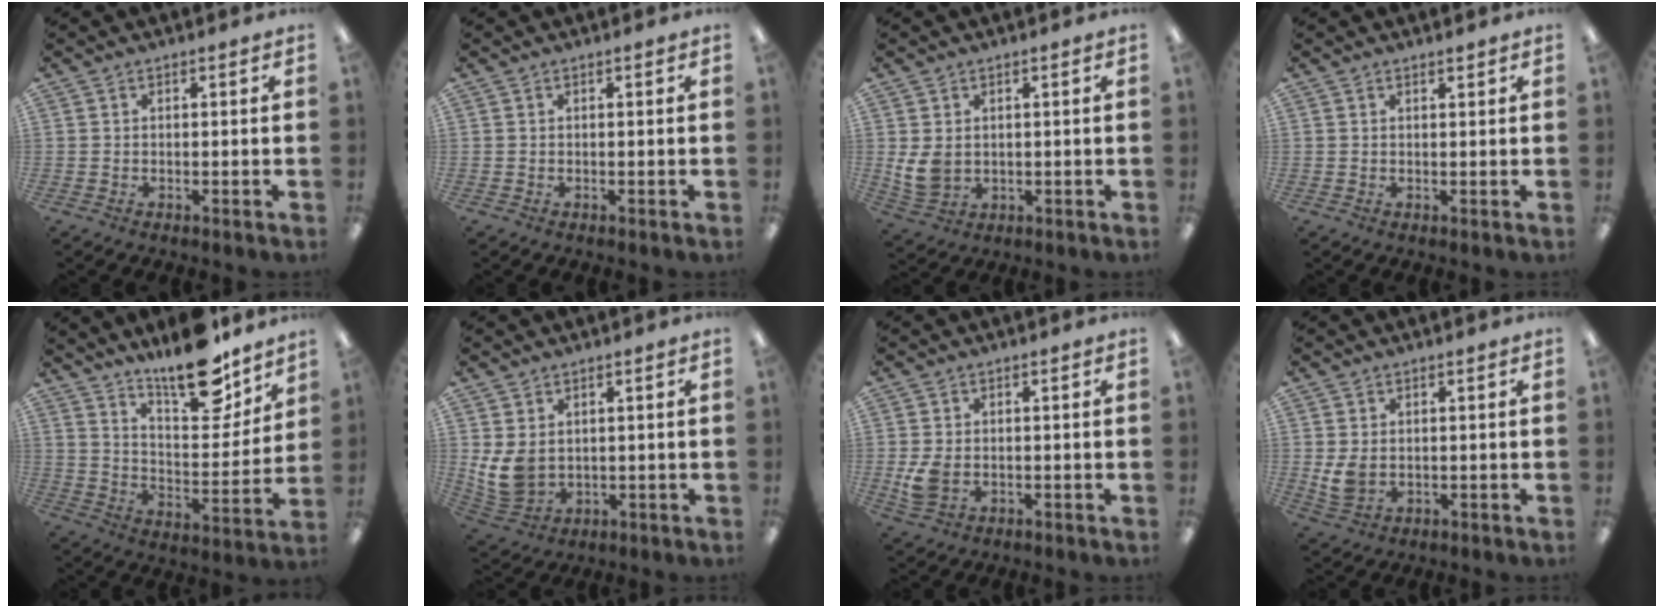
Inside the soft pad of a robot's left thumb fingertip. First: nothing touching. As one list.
[{"total": 0.0}, {"total": 5.6, "force": [1.0, 4.3, 3.4], "torque": [-0.077, -0.003, 0.021]}, {"total": 0.9, "force": [0.8, 0.1, 0.1], "torque": [-0.002, -0.001, 0.016]}, {"total": 17.3, "force": [14.0, 5.7, 8.5], "torque": [-0.130, -0.096, 0.239]}, {"total": 7.8, "force": [1.6, 5.9, 4.8], "torque": [-0.113, -0.007, 0.033]}, {"total": 5.0, "force": [-0.5, 3.6, 3.4], "torque": [-0.062, -0.006, -0.012]}, {"total": 4.5, "force": [0.6, 3.2, 3.1], "torque": [-0.063, -0.003, 0.011]}]